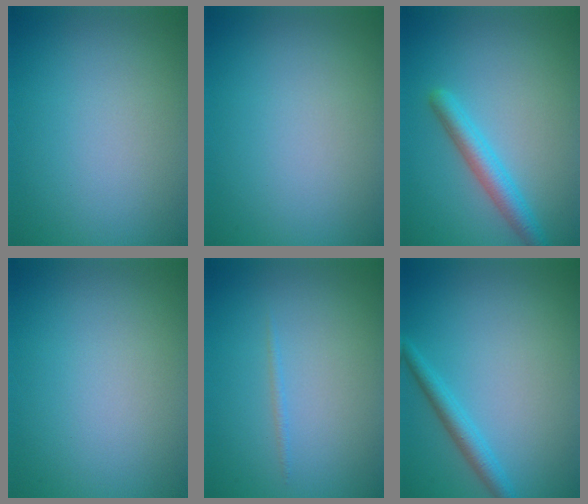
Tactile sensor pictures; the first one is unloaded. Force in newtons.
{"total": 0.0}
{"total": 3.0, "press": 3.0, "slide": 0.1}
{"total": 0.0}
{"total": 0.5, "press": 0.5, "slide": 0.1}
{"total": 2.2, "press": 2.2, "slide": 0.1}